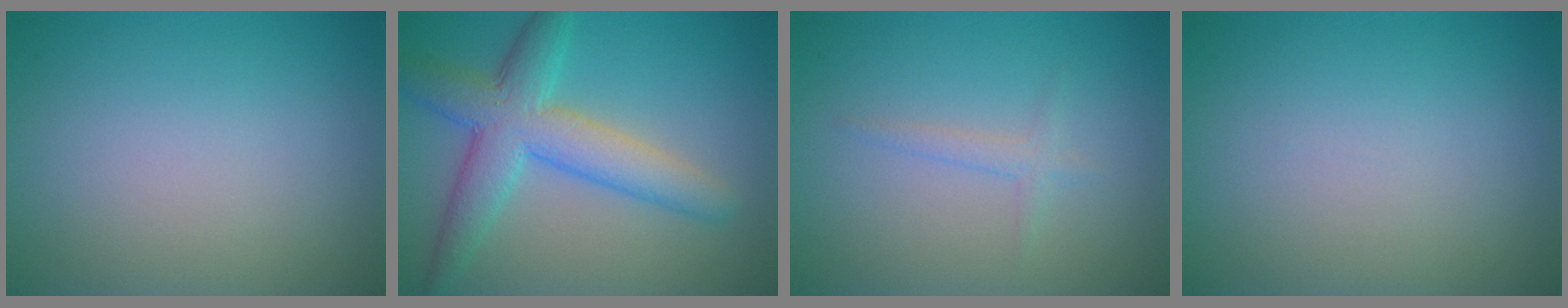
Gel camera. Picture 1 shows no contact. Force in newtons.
{"total": 6.3, "press": 6.3, "slide": 0.1}
{"total": 1.2, "press": 1.2, "slide": 0.1}
{"total": 0.0}